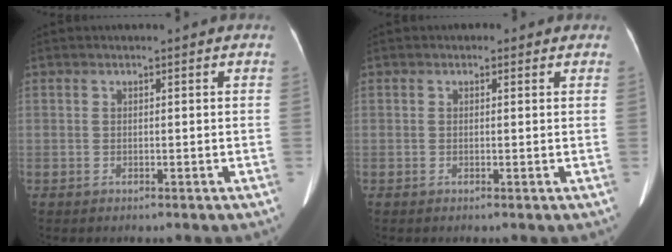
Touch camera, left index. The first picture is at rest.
{"total": 1.0, "force": [0.5, 0.8, 0.3], "torque": [-0.002, 0.003, 0.002]}